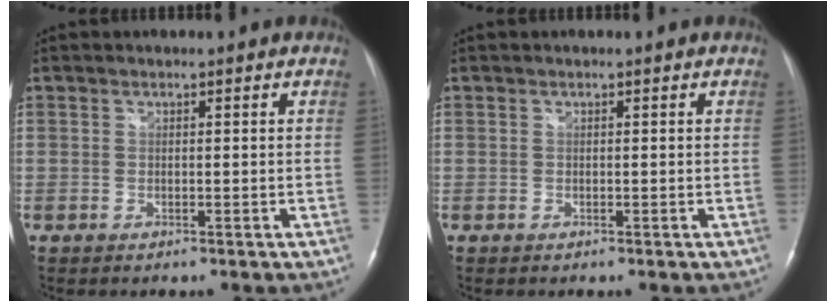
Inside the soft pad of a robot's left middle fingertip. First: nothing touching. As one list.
[{"total": 0.0}]